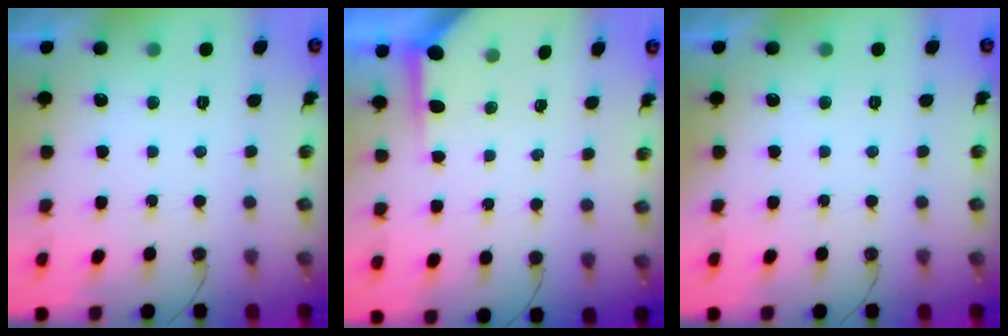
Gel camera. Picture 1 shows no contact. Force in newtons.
{"total": 3.8, "press": 3.8, "slide": 0.4}
{"total": 0.0}